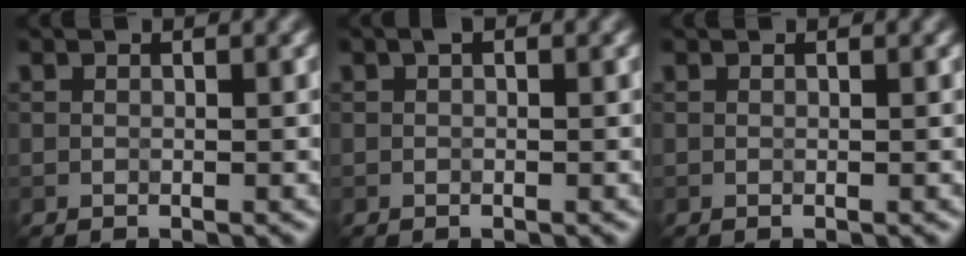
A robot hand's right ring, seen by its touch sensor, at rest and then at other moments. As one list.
[{"total": 0.5, "force": [0.1, 0.3, 0.4], "torque": [-0.006, 0.001, 0.001]}, {"total": 0.0}]